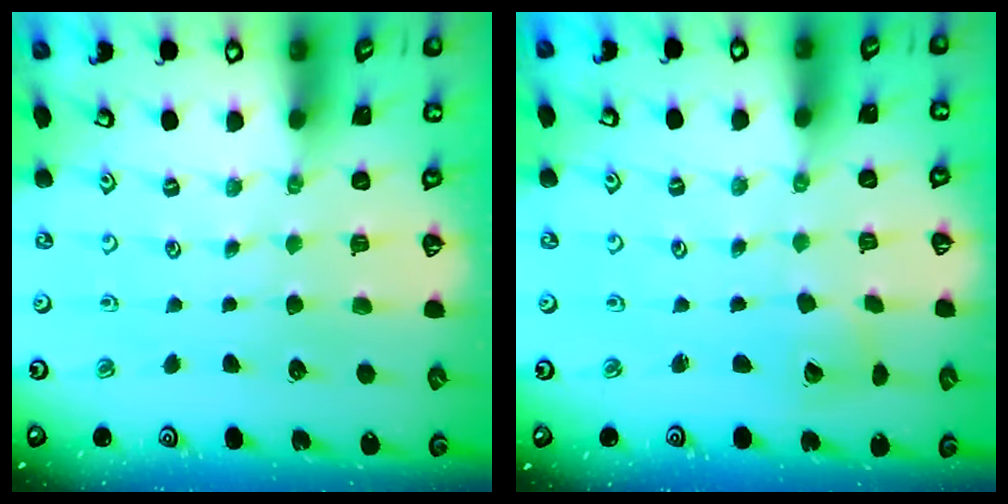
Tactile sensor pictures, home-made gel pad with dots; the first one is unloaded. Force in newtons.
{"total": 4.1, "press": 4.1, "slide": 0.5}